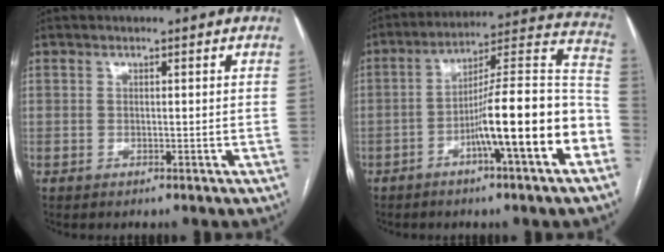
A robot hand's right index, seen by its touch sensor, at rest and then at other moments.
{"total": 17.4, "force": [-6.3, 0.7, 16.2], "torque": [-0.227, 0.018, -0.099]}